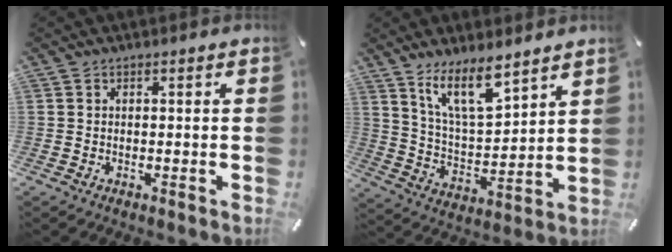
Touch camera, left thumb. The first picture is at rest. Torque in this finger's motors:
{"motor_torque": [2.16, 1.40, 1.36, -1.41, 0.47]}